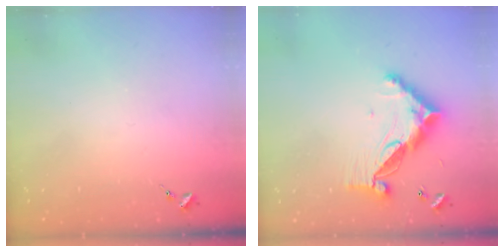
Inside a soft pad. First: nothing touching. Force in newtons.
{"total": 13.7, "press": 13.6, "slide": 1.0}